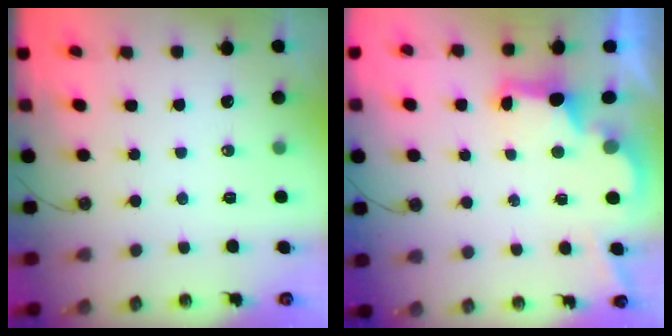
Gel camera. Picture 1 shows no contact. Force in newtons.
{"total": 2.9, "press": 2.8, "slide": 0.9}